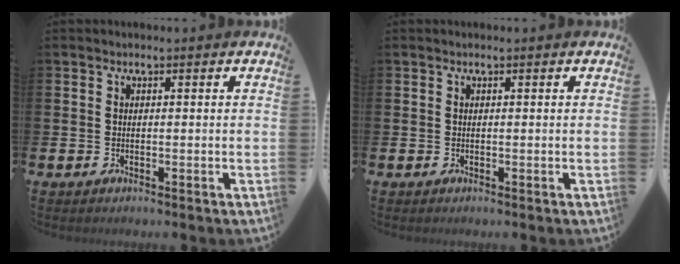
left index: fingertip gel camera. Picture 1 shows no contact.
{"total": 0.0}